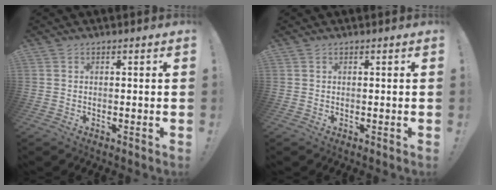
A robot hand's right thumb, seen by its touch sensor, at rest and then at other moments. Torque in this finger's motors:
{"motor_torque": [-0.01, 0.07, -0.01, 0.01, 0.00]}